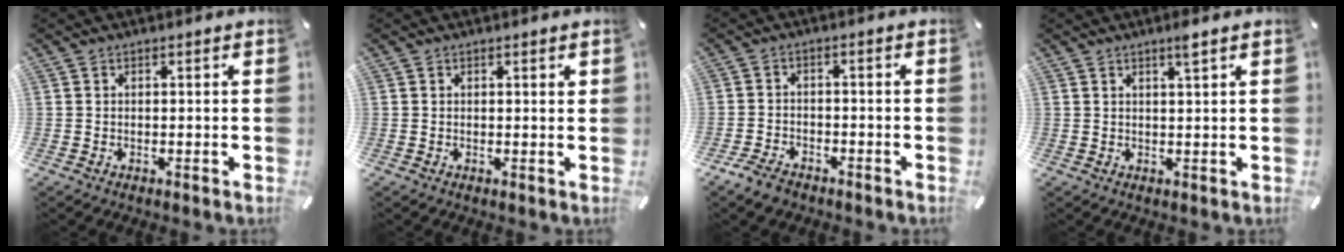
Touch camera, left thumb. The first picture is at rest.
{"total": 0.5, "force": [0.3, 0.2, 0.4], "torque": [0.001, -0.002, 0.004]}
{"total": 4.5, "force": [-3.6, 2.3, 1.5], "torque": [-0.041, 0.016, -0.073]}
{"total": 2.5, "force": [1.7, 0.0, 1.8], "torque": [-0.030, -0.005, 0.028]}